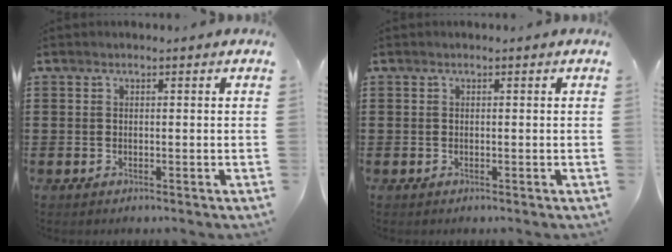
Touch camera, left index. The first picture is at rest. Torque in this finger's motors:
{"motor_torque": [0.00, 0.00, 0.02, 0.00]}